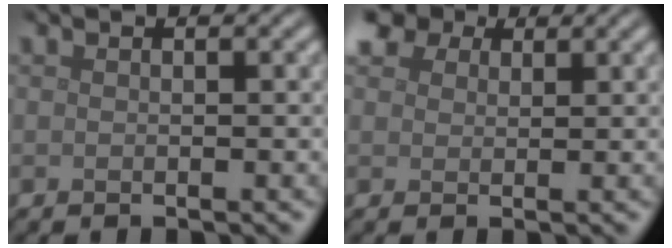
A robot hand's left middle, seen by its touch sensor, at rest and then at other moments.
{"total": 5.4, "force": [3.7, 3.2, 2.4], "torque": [-0.059, 0.010, 0.054]}